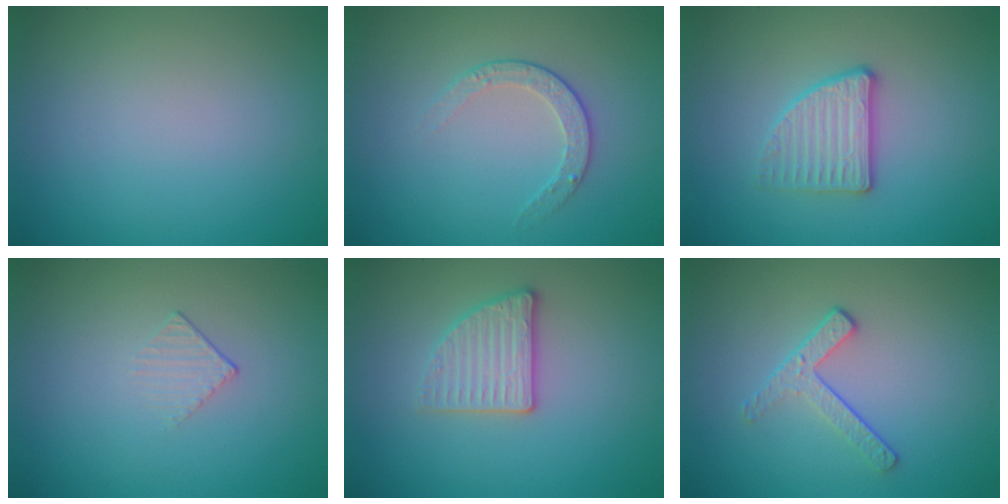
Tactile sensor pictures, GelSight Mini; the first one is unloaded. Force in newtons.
{"total": 2.1, "press": 1.4, "slide": 1.5}
{"total": 2.7, "press": 2.6, "slide": 0.8}
{"total": 1.2, "press": 0.4, "slide": 1.2}
{"total": 2.8, "press": 2.7, "slide": 0.9}
{"total": 2.0, "press": 1.4, "slide": 1.5}